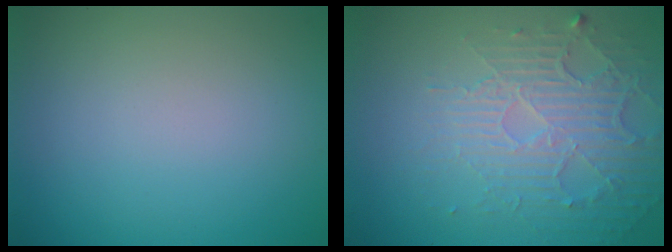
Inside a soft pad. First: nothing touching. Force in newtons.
{"total": 5.7, "press": 3.4, "slide": 4.6}